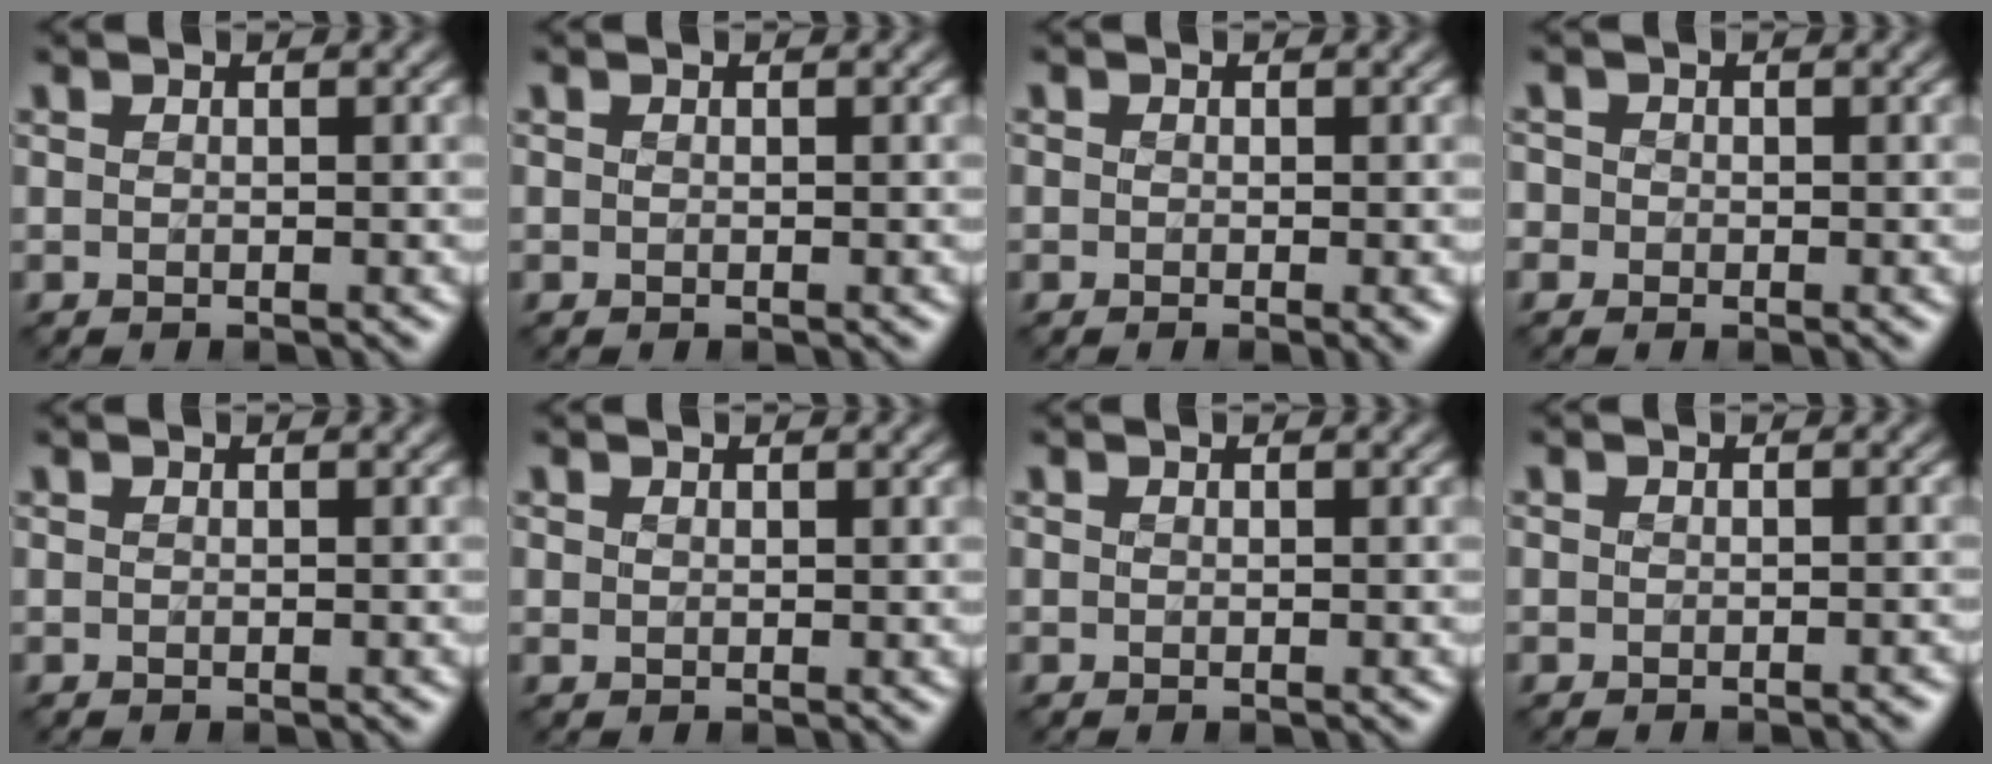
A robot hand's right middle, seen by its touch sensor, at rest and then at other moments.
{"total": 0.0}
{"total": 1.0, "force": [-0.3, 0.8, 0.5], "torque": [0.000, -0.002, -0.012]}
{"total": 1.8, "force": [0.1, 1.7, 0.6], "torque": [0.003, 0.014, -0.015]}
{"total": 0.0}
{"total": 0.6, "force": [0.3, 0.5, 0.2], "torque": [-0.006, -0.002, 0.007]}
{"total": 0.0}
{"total": 0.8, "force": [-0.5, 0.7, -0.1], "torque": [0.010, -0.004, -0.009]}